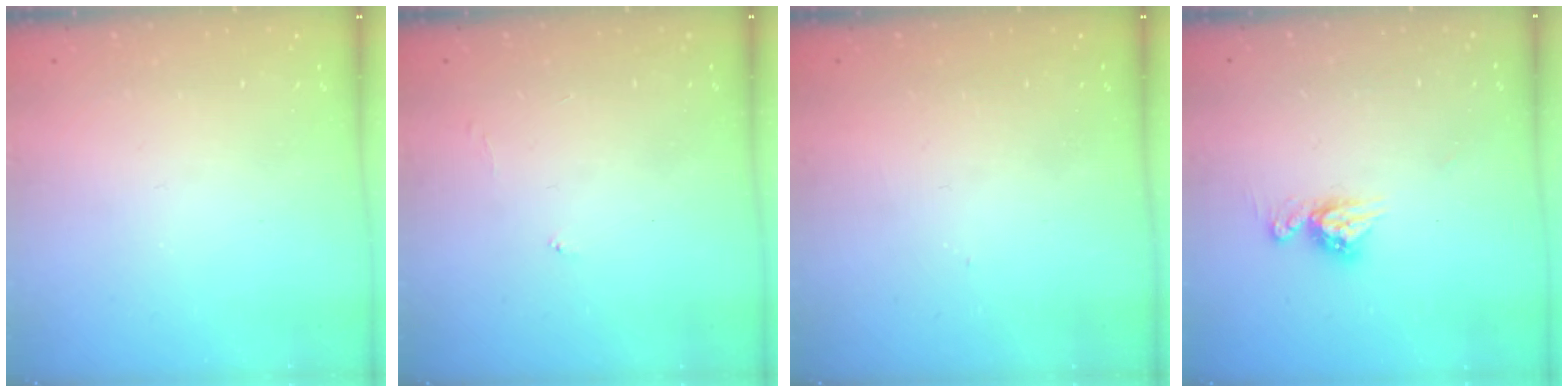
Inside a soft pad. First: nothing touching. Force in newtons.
{"total": 3.9, "press": 3.9, "slide": 0.3}
{"total": 3.3, "press": 3.3, "slide": 0.4}
{"total": 8.5, "press": 8.4, "slide": 0.8}